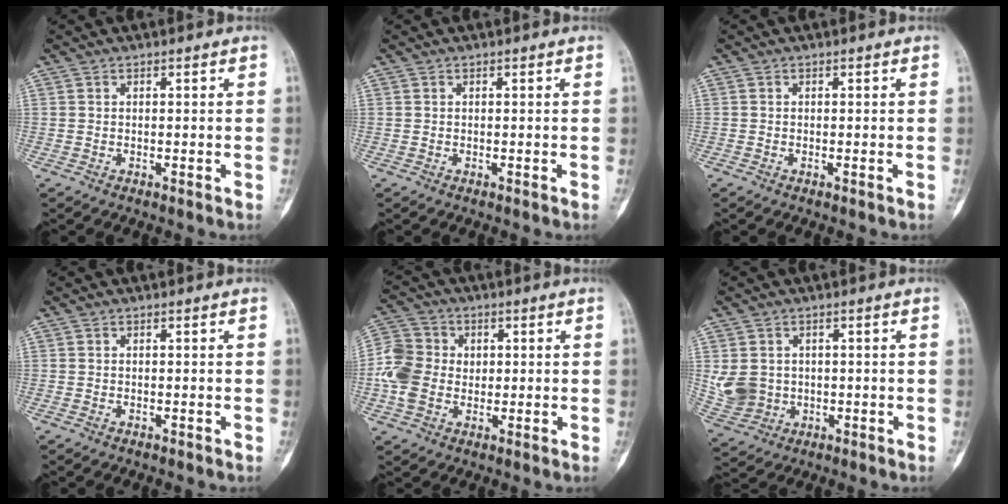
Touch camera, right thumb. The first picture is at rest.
{"total": 0.0}
{"total": 0.0}
{"total": 0.0}
{"total": 9.4, "force": [-0.1, 7.9, 5.1], "torque": [-0.093, 0.015, -0.009]}
{"total": 6.9, "force": [0.3, 6.0, 3.4], "torque": [-0.055, -0.001, 0.019]}